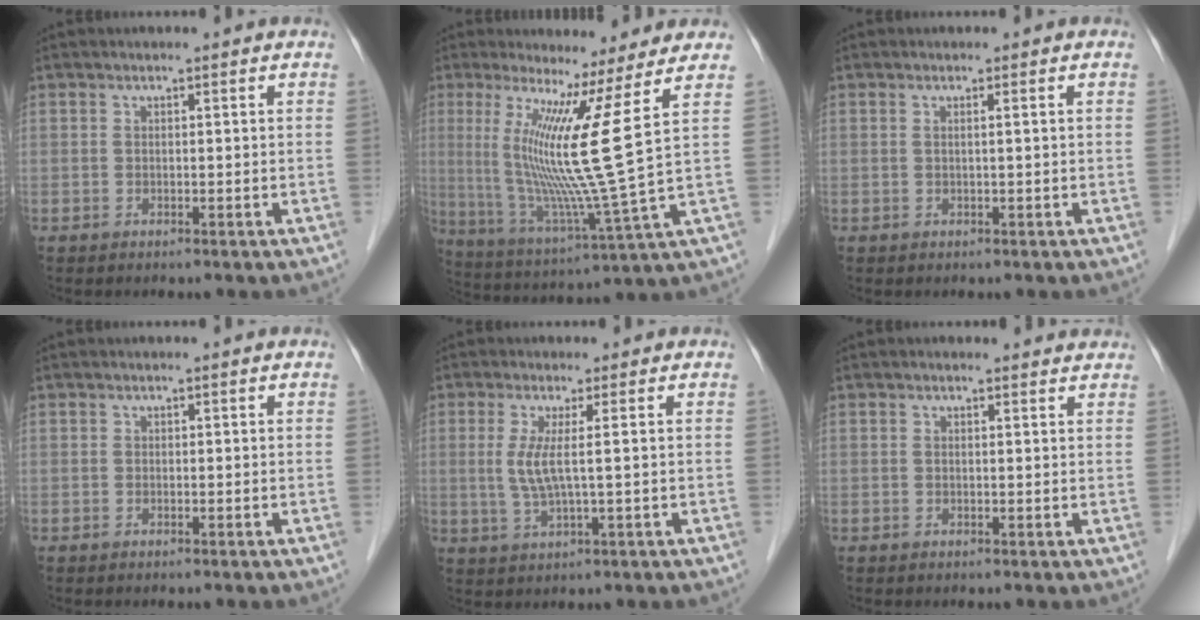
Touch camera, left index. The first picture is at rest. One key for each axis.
{"total": 13.0, "fx": 4.4, "fy": -3.6, "fz": 11.6, "tx": -0.221, "ty": -0.033, "tz": 0.088}
{"total": 0.8, "fx": 0.2, "fy": -0.2, "fz": 0.7, "tx": -0.019, "ty": 0.006, "tz": 0.003}
{"total": 0.0}
{"total": 4.7, "fx": 0.6, "fy": 0.0, "fz": 4.6, "tx": -0.110, "ty": -0.005, "tz": 0.015}
{"total": 2.6, "fx": 2.5, "fy": 0.5, "fz": 0.6, "tx": -0.017, "ty": 0.002, "tz": 0.017}